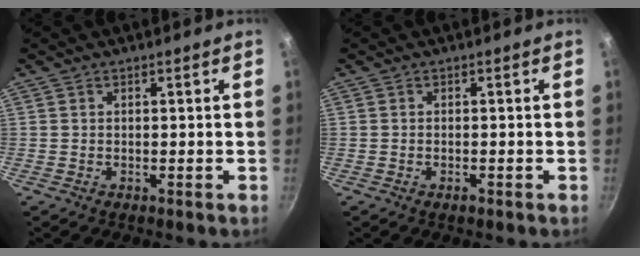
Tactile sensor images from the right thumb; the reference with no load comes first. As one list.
[{"total": 1.0, "force": [-0.6, 0.4, 0.6], "torque": [-0.013, 0.002, -0.010]}]